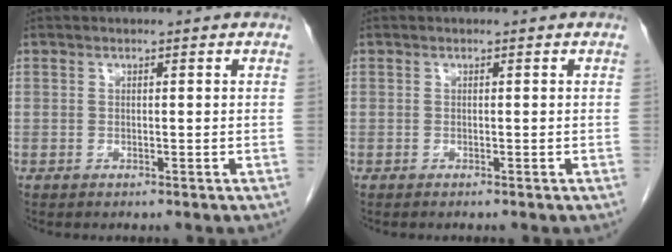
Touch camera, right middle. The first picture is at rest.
{"total": 0.0}